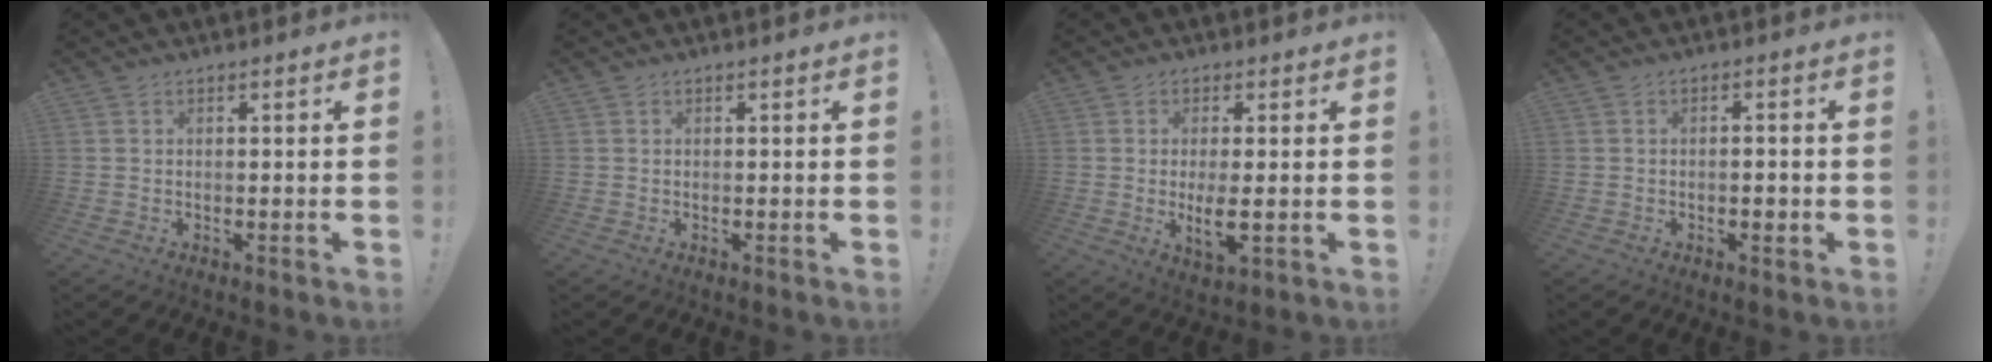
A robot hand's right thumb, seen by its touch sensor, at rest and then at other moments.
{"total": 0.0}
{"total": 6.3, "force": [-0.3, 1.8, 6.0], "torque": [-0.104, -0.019, -0.007]}
{"total": 2.4, "force": [-0.9, 1.0, 2.0], "torque": [-0.016, 0.000, -0.018]}